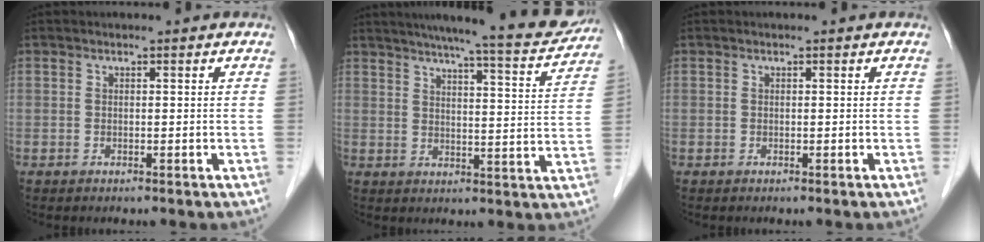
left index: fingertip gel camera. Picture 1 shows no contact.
{"total": 17.9, "force": [16.0, 1.1, 7.9], "torque": [-0.111, -0.023, 0.200]}
{"total": 0.0}